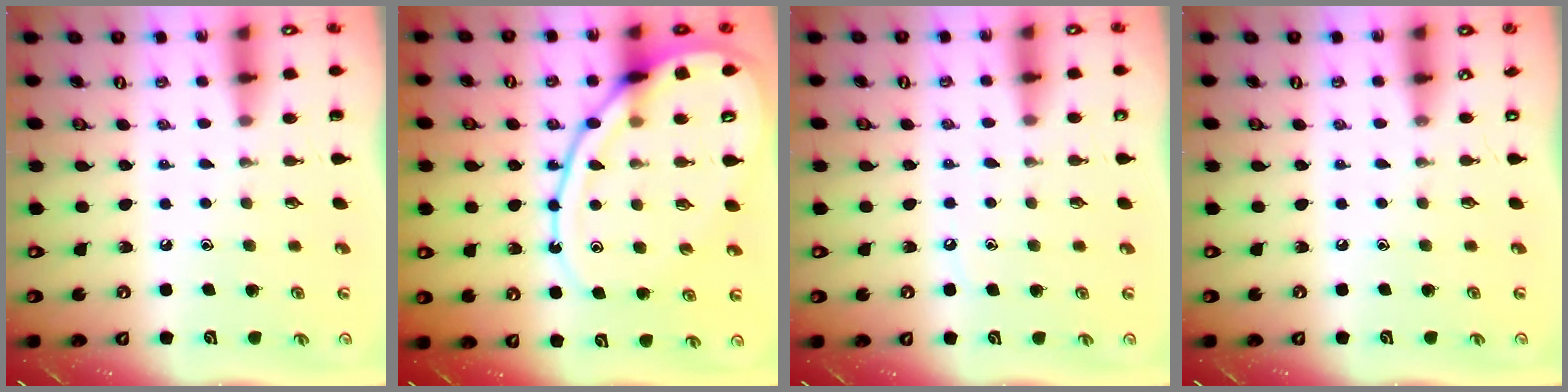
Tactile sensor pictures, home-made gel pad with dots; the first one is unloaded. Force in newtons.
{"total": 16.8, "press": 16.8, "slide": 1.5}
{"total": 3.4, "press": 3.4, "slide": 0.4}
{"total": 0.0}